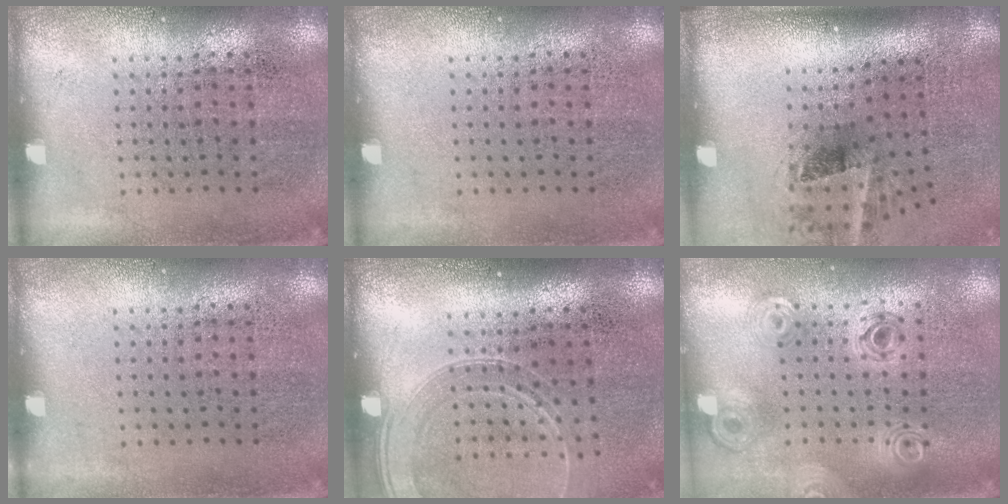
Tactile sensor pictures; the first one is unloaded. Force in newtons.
{"total": 0.0}
{"total": 1.9, "press": 1.2, "slide": 1.4}
{"total": 0.0}
{"total": 1.4, "press": 1.3, "slide": 0.5}
{"total": 0.8, "press": 0.8, "slide": 0.1}